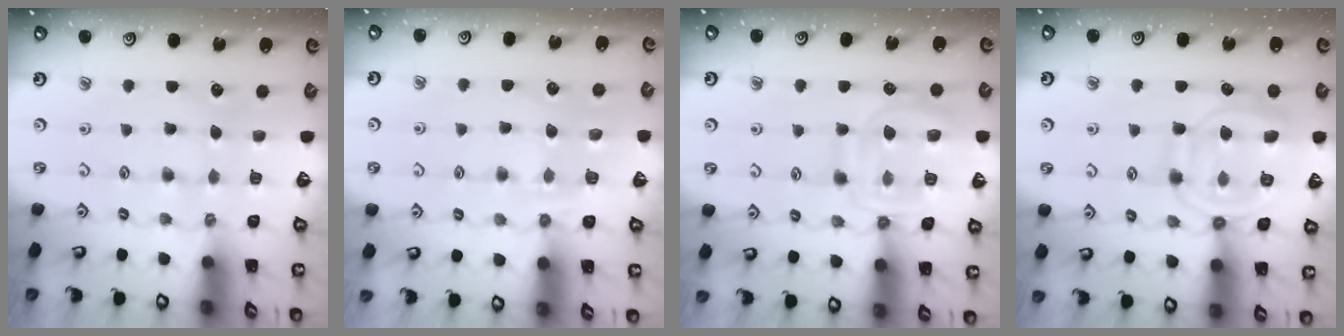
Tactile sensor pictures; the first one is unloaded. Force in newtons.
{"total": 5.0, "press": 4.7, "slide": 1.5}
{"total": 14.6, "press": 14.5, "slide": 1.4}
{"total": 13.3, "press": 13.2, "slide": 1.2}